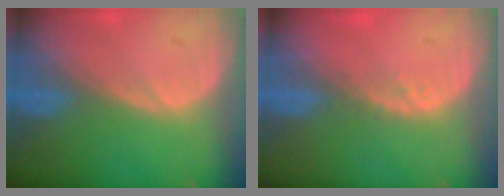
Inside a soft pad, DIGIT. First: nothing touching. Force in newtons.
{"total": 1.3, "press": 1.2, "slide": 0.6}